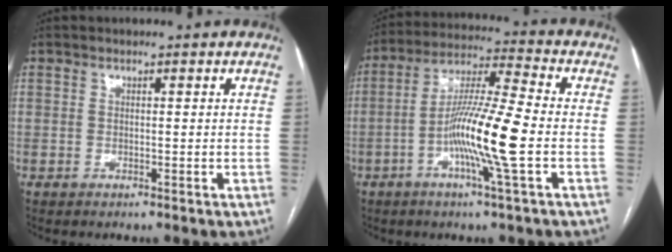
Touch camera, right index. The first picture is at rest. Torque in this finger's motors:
{"motor_torque": [1.83, -0.31, 0.93, 0.21]}